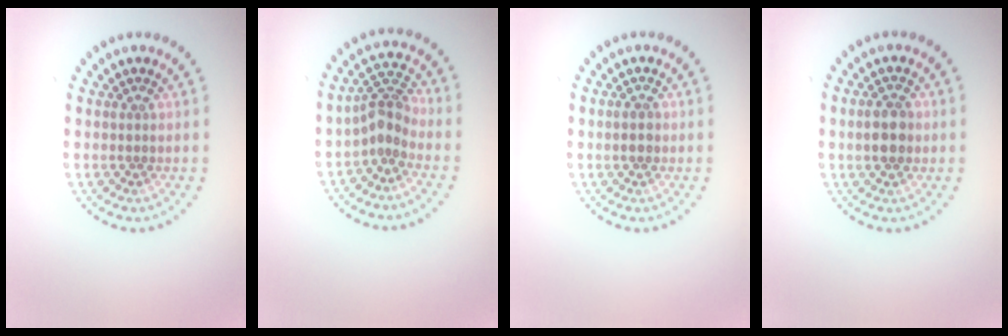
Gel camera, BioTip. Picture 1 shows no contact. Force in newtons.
{"total": 2.7, "press": 2.1, "slide": 1.7}
{"total": 1.2, "press": 1.2, "slide": 0.2}
{"total": 3.4, "press": 3.4, "slide": 0.1}